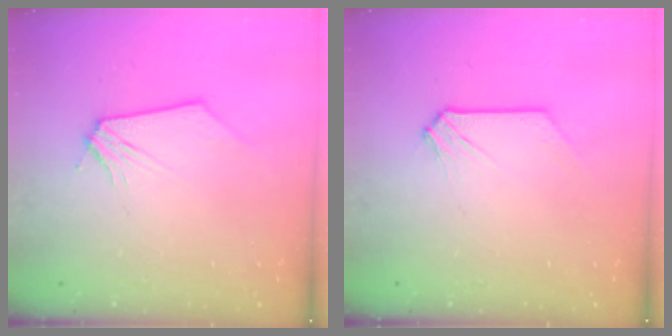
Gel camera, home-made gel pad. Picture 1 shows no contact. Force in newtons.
{"total": 0.0}